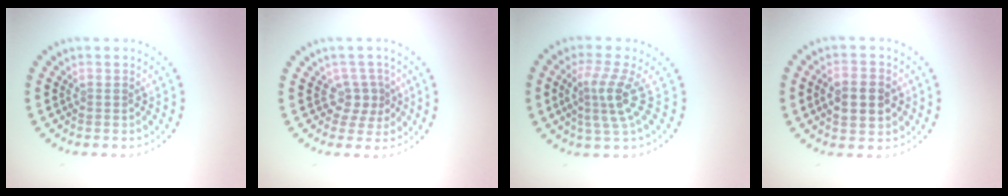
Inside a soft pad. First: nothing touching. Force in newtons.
{"total": 2.1, "press": 1.6, "slide": 1.4}
{"total": 3.3, "press": 2.4, "slide": 2.3}
{"total": 4.5, "press": 4.5, "slide": 0.1}